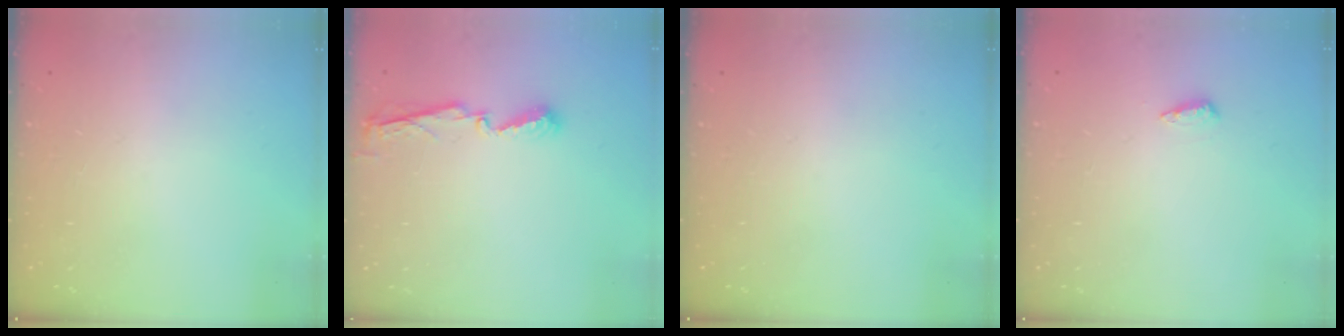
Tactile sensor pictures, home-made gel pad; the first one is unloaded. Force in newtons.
{"total": 5.1, "press": 5.1, "slide": 0.4}
{"total": 0.0}
{"total": 5.6, "press": 5.5, "slide": 1.0}